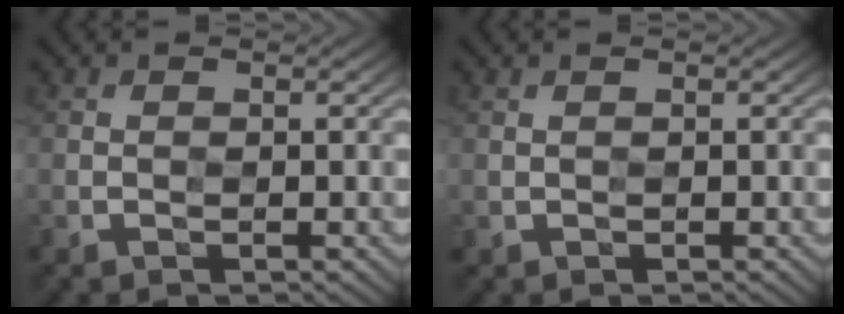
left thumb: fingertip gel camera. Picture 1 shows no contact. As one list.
[{"total": 0.0}]